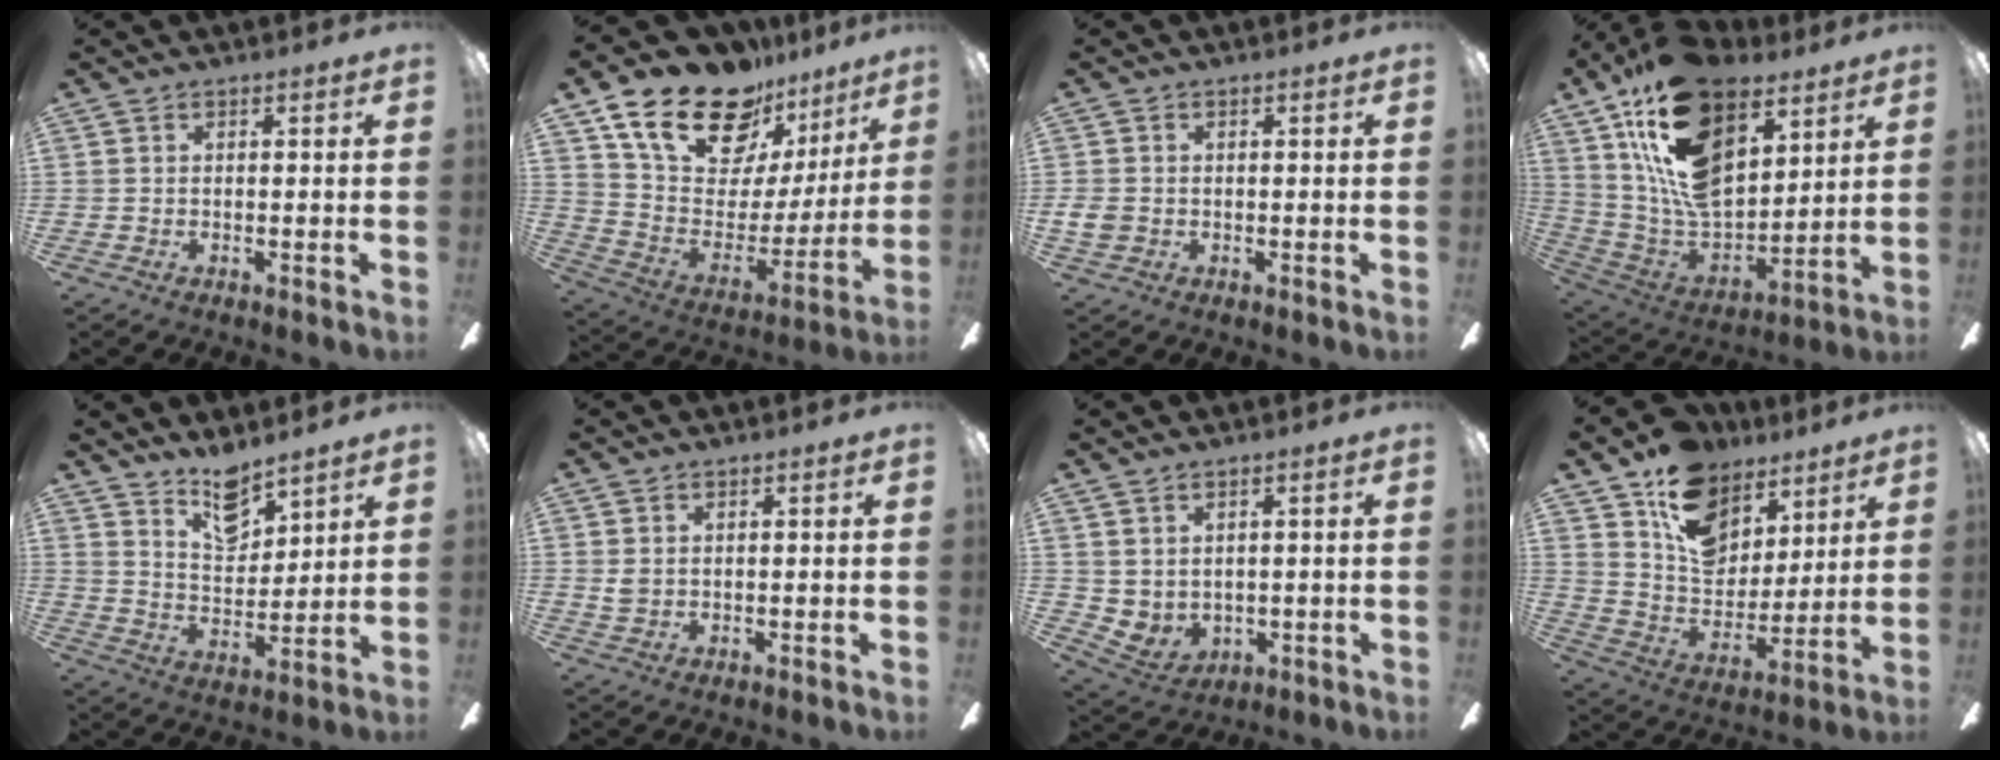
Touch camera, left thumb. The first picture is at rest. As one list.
[{"total": 23.2, "force": [15.8, 12.3, 11.7], "torque": [-0.200, -0.094, 0.290]}, {"total": 3.3, "force": [-0.2, 2.7, 1.8], "torque": [-0.044, 0.004, -0.006]}, {"total": 23.1, "force": [12.5, 13.1, 14.5], "torque": [-0.296, -0.066, 0.220]}, {"total": 10.3, "force": [8.5, 4.1, 4.1], "torque": [-0.060, -0.053, 0.153]}, {"total": 1.9, "force": [0.8, 1.4, 1.0], "torque": [-0.021, 0.004, 0.015]}, {"total": 3.6, "force": [2.0, 2.7, 1.4], "torque": [-0.042, -0.013, 0.038]}, {"total": 16.6, "force": [10.6, 10.6, 7.2], "torque": [-0.129, -0.057, 0.200]}]